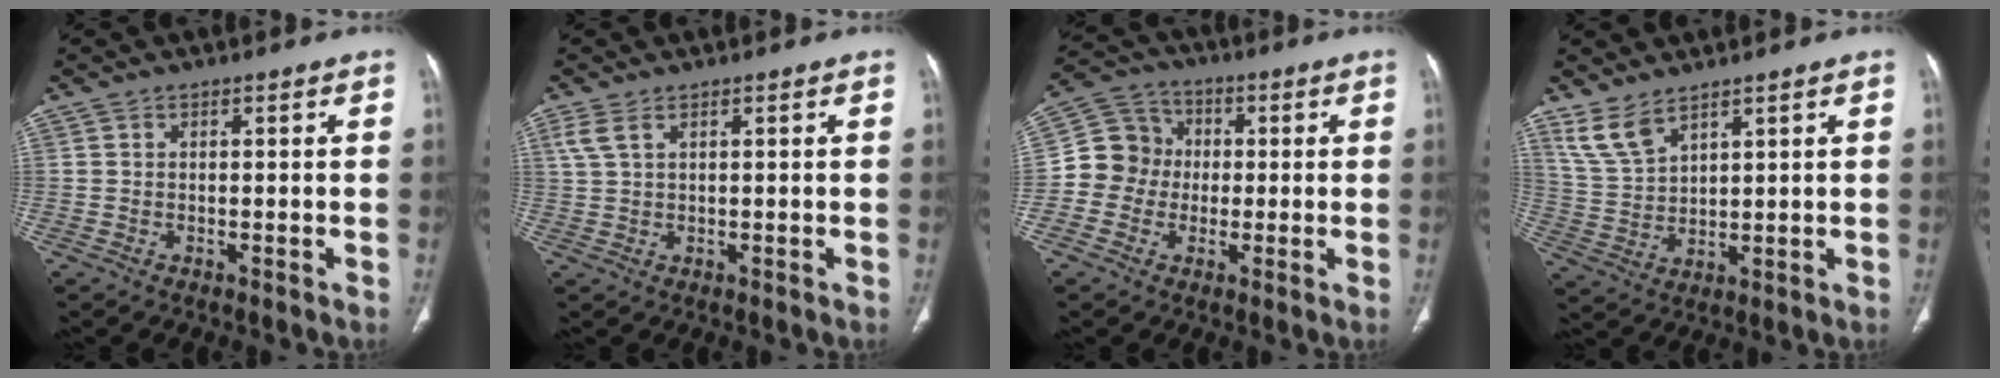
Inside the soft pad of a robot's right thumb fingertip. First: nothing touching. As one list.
[{"total": 2.9, "force": [1.5, 1.3, 2.1], "torque": [-0.058, 0.010, 0.040]}, {"total": 9.2, "force": [-0.7, 8.6, 3.1], "torque": [-0.027, 0.029, -0.024]}, {"total": 6.4, "force": [4.9, 2.5, 3.3], "torque": [-0.063, -0.022, 0.112]}]